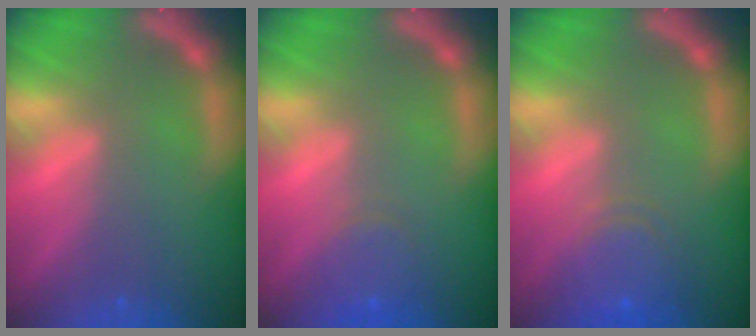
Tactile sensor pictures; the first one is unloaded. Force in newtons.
{"total": 3.0}
{"total": 5.1}